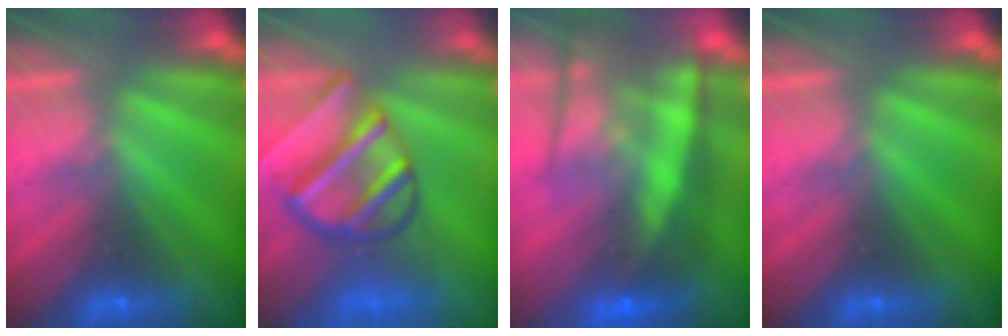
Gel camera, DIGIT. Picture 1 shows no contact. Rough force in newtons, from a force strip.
{"total": 6.9}
{"total": 7.1}
{"total": 0.0}